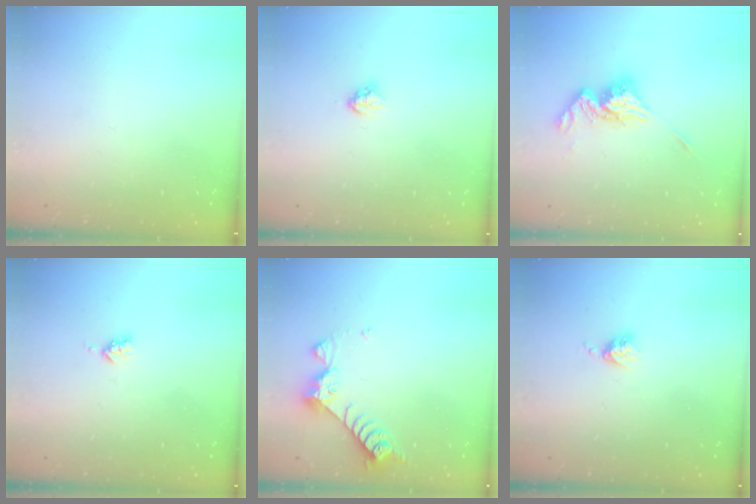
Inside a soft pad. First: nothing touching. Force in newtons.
{"total": 3.7, "press": 3.6, "slide": 0.5}
{"total": 12.3, "press": 12.3, "slide": 1.3}
{"total": 2.9, "press": 2.9, "slide": 0.5}
{"total": 8.3, "press": 8.3, "slide": 0.5}
{"total": 3.3, "press": 3.3, "slide": 0.4}